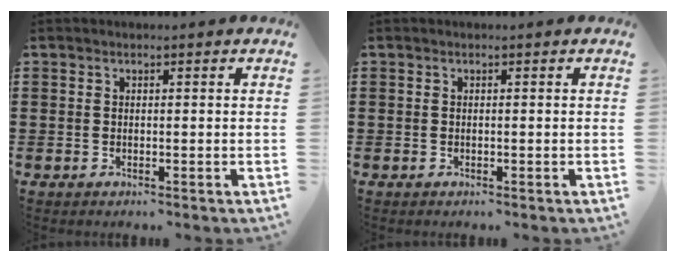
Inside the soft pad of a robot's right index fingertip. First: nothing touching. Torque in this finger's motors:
{"motor_torque": [0.01, 0.01, 0.00, 0.00]}